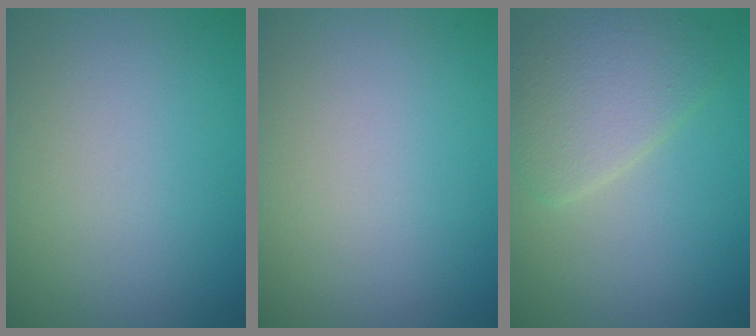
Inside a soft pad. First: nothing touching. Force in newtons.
{"total": 0.0}
{"total": 4.4, "press": 4.4, "slide": 0.1}